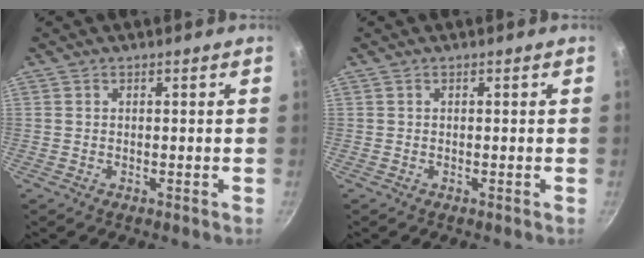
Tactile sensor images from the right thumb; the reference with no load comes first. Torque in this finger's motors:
{"motor_torque": [-0.08, 0.07, 0.06, 0.02, 0.00]}